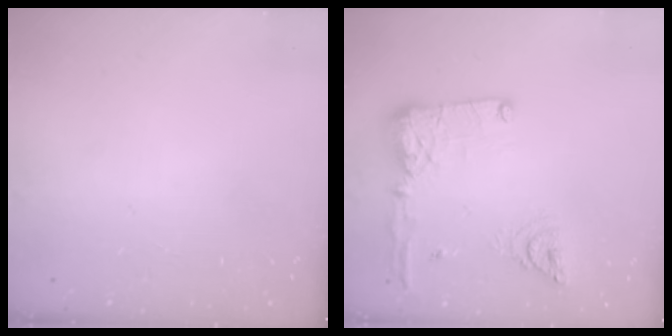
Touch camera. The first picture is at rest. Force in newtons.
{"total": 16.7, "press": 16.5, "slide": 2.8}